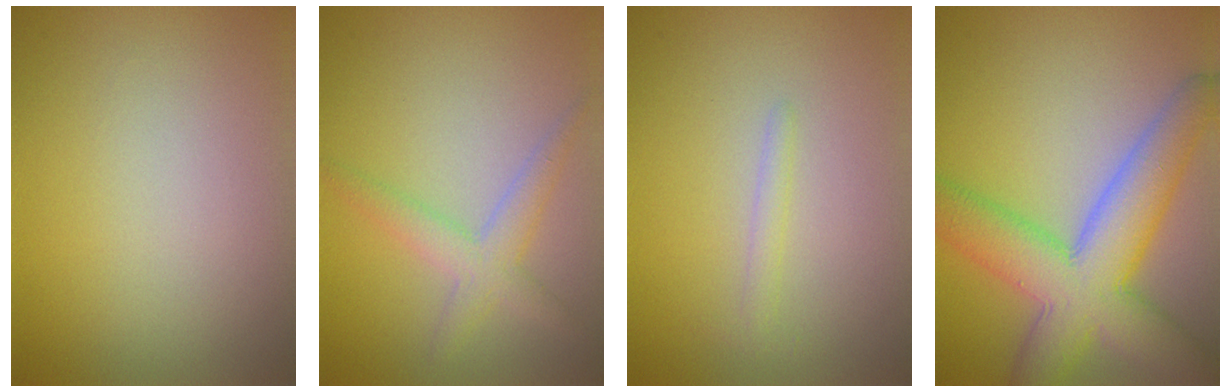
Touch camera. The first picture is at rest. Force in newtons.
{"total": 2.7, "press": 2.7, "slide": 0.1}
{"total": 1.0, "press": 1.0, "slide": 0.0}
{"total": 9.2, "press": 9.2, "slide": 0.2}